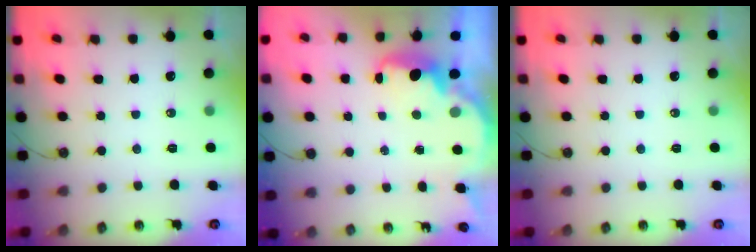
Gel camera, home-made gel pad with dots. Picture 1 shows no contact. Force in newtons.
{"total": 2.9, "press": 2.9, "slide": 0.6}
{"total": 0.0}